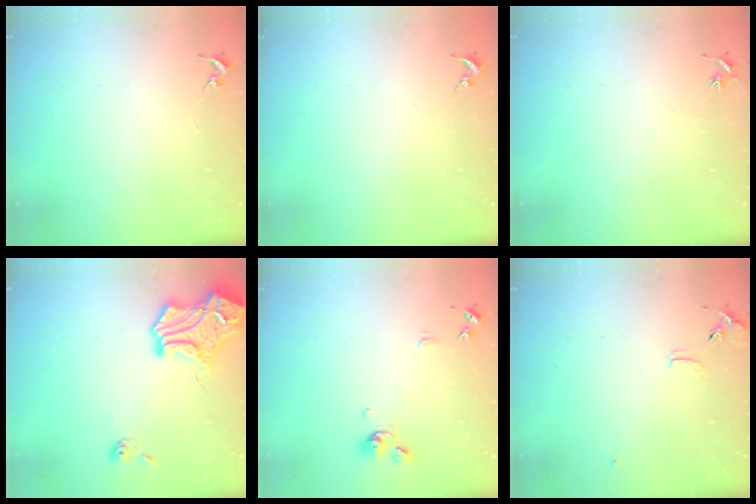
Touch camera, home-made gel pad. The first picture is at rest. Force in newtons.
{"total": 0.0}
{"total": 2.9, "press": 2.9, "slide": 0.3}
{"total": 15.5, "press": 15.4, "slide": 1.4}
{"total": 9.4, "press": 9.4, "slide": 0.9}
{"total": 6.9, "press": 6.9, "slide": 0.6}